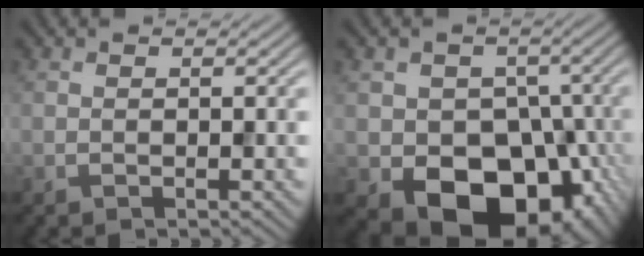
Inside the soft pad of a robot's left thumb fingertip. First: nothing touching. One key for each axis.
{"total": 14.4, "fx": -5.6, "fy": 11.0, "fz": 7.4, "tx": -0.091, "ty": -0.028, "tz": -0.089}